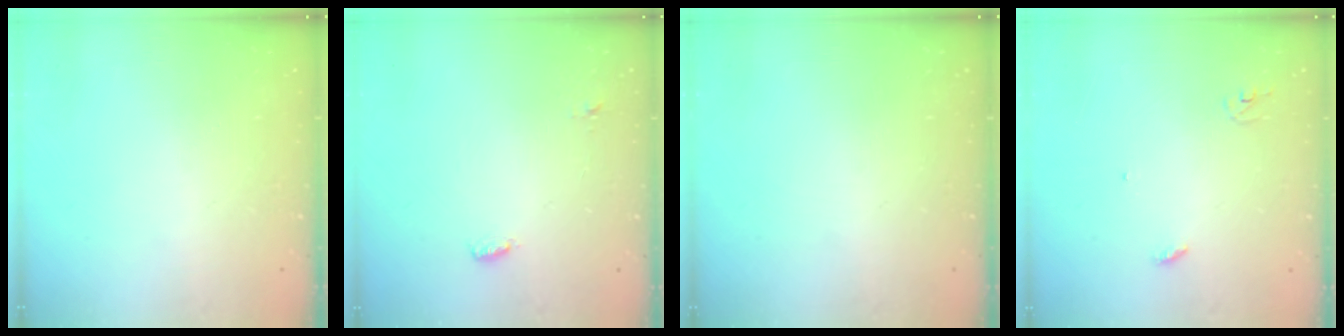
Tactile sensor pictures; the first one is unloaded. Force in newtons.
{"total": 5.0, "press": 4.1, "slide": 2.8}
{"total": 0.0}
{"total": 2.9, "press": 2.9, "slide": 0.2}